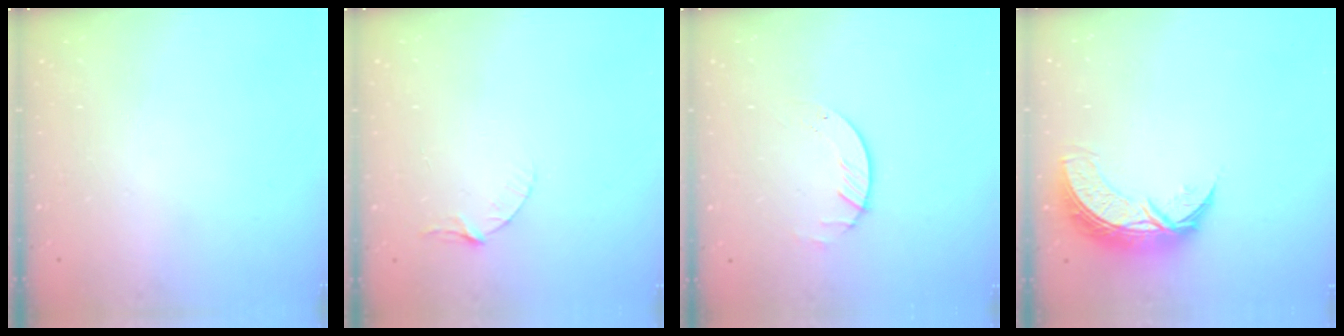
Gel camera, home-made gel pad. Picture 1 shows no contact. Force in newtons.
{"total": 3.5, "press": 3.4, "slide": 0.4}
{"total": 2.7, "press": 2.7, "slide": 0.3}
{"total": 9.2, "press": 9.2, "slide": 0.6}